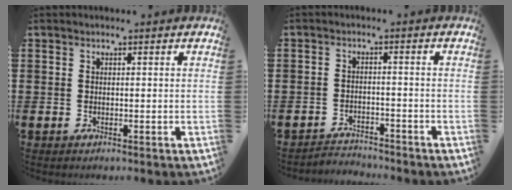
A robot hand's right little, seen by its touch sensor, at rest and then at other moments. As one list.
[{"total": 2.5, "force": [-2.5, 0.2, -0.3], "torque": [-0.004, 0.001, -0.055]}]